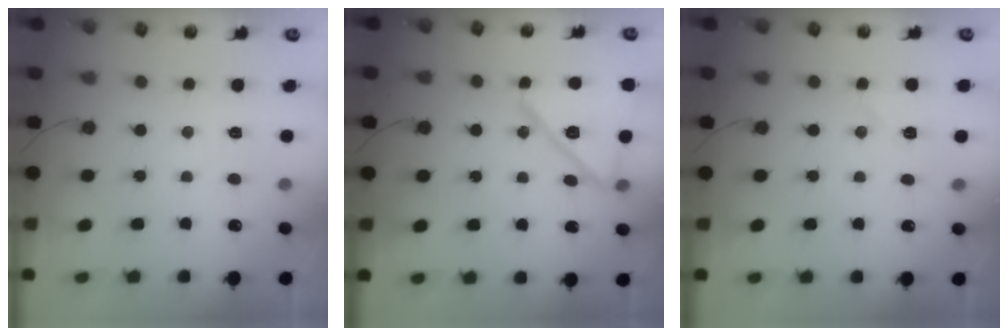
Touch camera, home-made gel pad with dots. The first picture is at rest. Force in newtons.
{"total": 16.5, "press": 16.5, "slide": 0.6}
{"total": 5.6, "press": 5.6, "slide": 0.7}